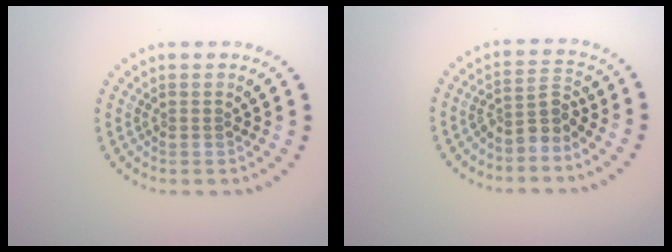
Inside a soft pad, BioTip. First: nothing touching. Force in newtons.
{"total": 2.5, "press": 1.9, "slide": 1.7}